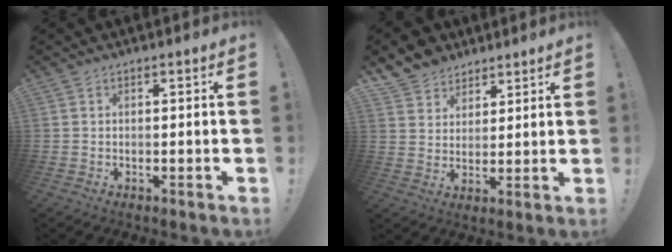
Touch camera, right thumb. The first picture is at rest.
{"total": 7.4, "force": [5.4, 5.0, 0.4], "torque": [-0.012, -0.047, 0.109]}